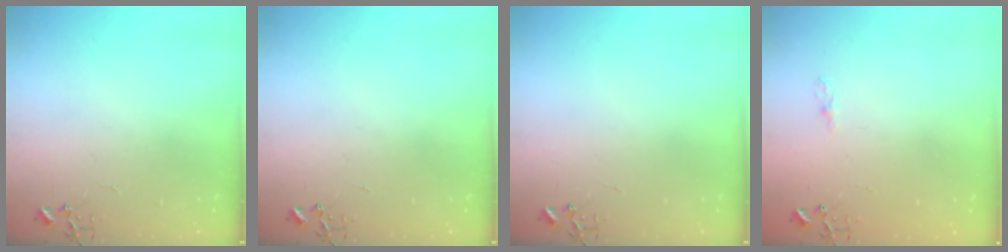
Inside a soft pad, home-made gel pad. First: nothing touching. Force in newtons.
{"total": 0.0}
{"total": 0.0}
{"total": 3.5, "press": 3.5, "slide": 0.5}